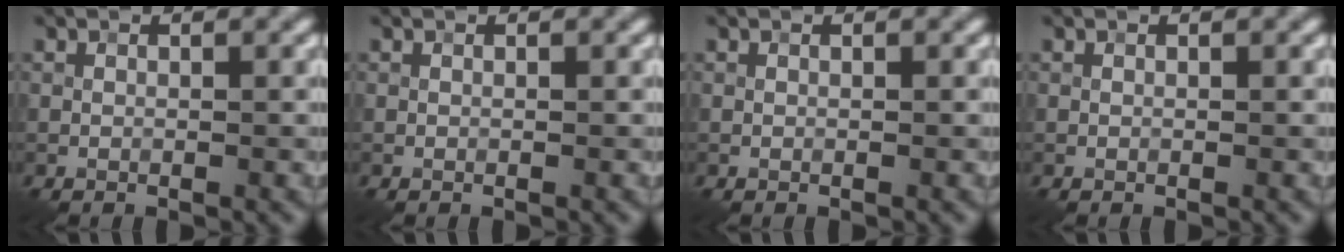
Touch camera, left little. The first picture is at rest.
{"total": 0.0}
{"total": 0.0}
{"total": 0.0}